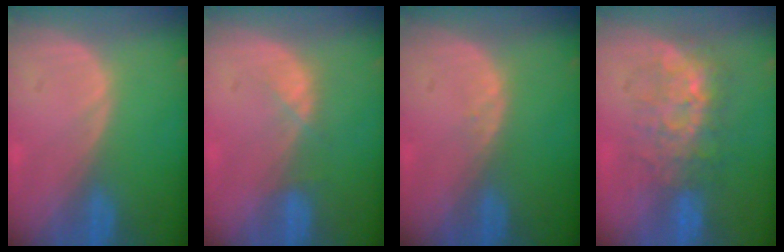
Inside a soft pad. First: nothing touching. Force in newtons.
{"total": 2.3, "press": 2.2, "slide": 0.7}
{"total": 0.7, "press": 0.6, "slide": 0.2}
{"total": 7.7, "press": 7.5, "slide": 1.6}